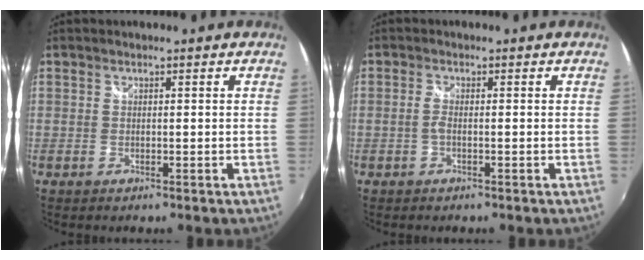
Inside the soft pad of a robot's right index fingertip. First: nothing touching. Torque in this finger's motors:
{"motor_torque": [0.35, -0.40, 0.13, 0.05]}